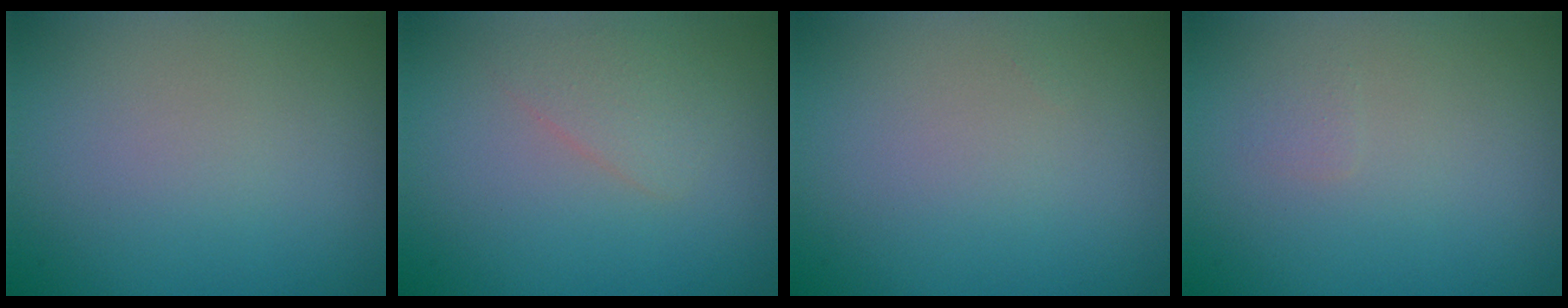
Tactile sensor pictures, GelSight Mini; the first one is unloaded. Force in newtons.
{"total": 1.7, "press": 1.7, "slide": 0.1}
{"total": 0.0}
{"total": 0.5, "press": 0.5, "slide": 0.1}